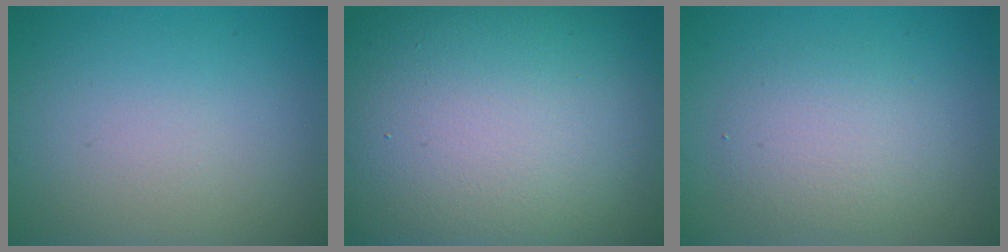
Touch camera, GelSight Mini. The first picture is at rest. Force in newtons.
{"total": 19.9, "press": 19.8, "slide": 1.2}
{"total": 3.1, "press": 3.1, "slide": 0.1}